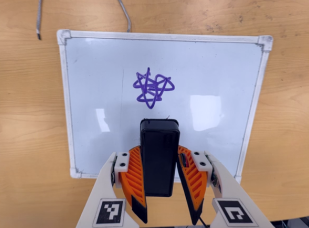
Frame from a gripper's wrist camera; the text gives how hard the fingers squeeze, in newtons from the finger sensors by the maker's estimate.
{"total": 8.5, "left": 6.7, "right": 10.2}